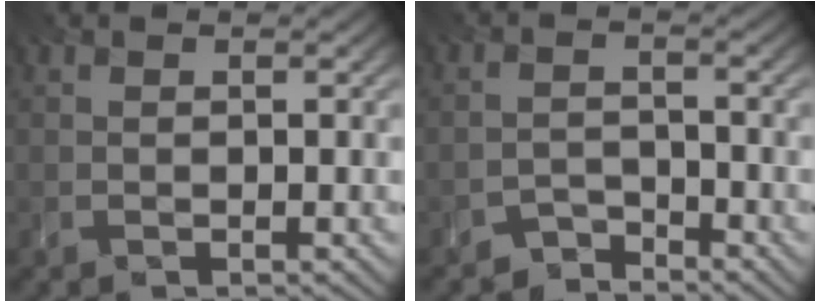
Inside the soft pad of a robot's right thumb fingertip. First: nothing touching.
{"total": 2.6, "force": [-2.5, 0.7, 0.1], "torque": [0.008, 0.006, -0.053]}